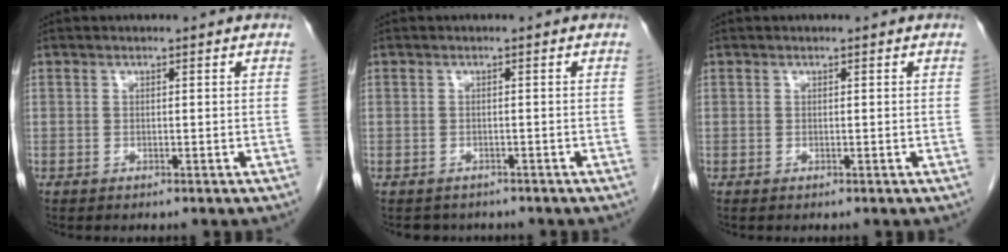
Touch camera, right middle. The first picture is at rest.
{"total": 2.8, "force": [-2.5, 1.4, 0.0], "torque": [-0.007, 0.001, -0.033]}
{"total": 0.0}